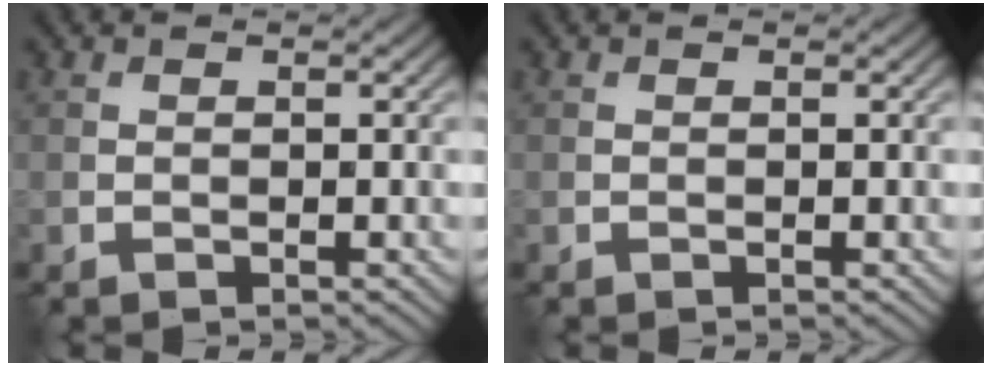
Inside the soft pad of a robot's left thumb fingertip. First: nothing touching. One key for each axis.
{"total": 0.0}